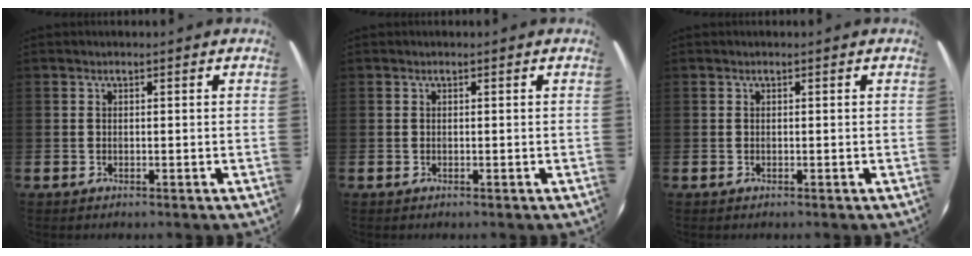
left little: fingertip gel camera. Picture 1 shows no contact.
{"total": 0.0}
{"total": 0.0}